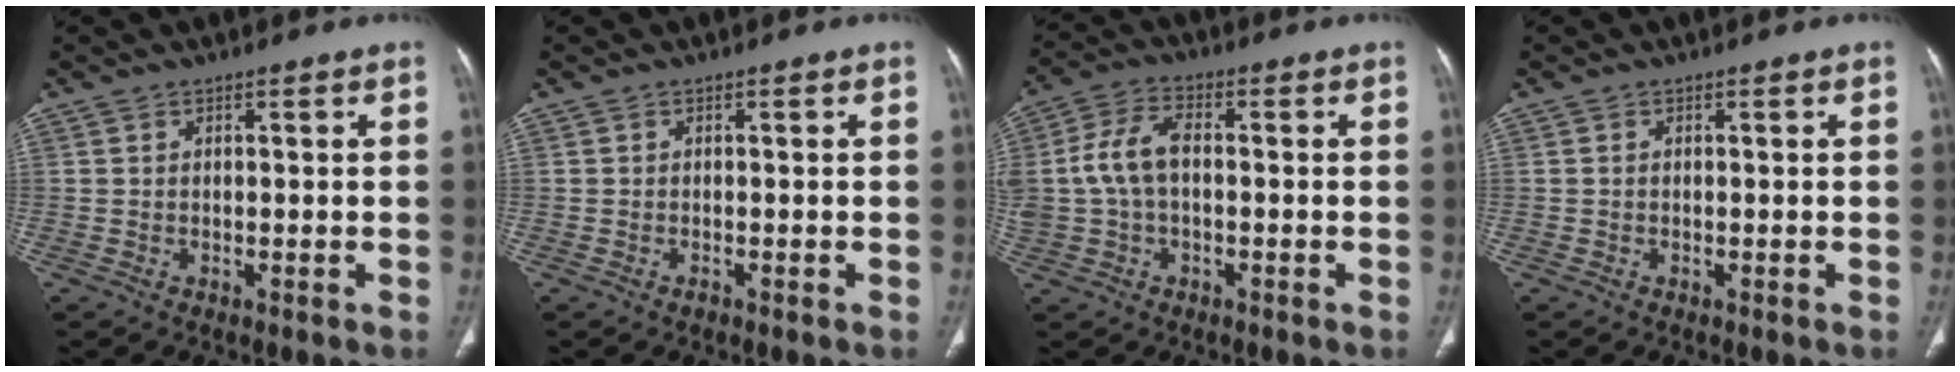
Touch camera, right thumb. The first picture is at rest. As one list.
[{"total": 0.6, "force": [-0.4, 0.3, 0.2], "torque": [-0.004, 0.000, -0.008]}, {"total": 8.8, "force": [0.0, 5.3, 7.1], "torque": [-0.156, 0.025, -0.004]}, {"total": 0.0}]